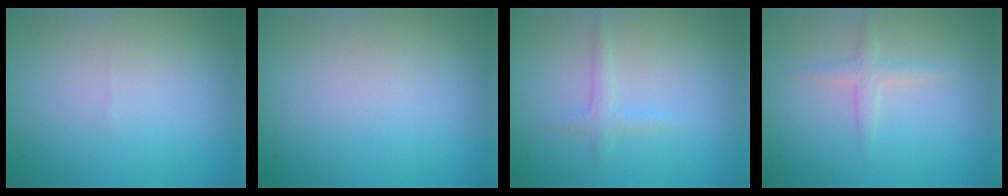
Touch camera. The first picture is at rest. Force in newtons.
{"total": 0.0}
{"total": 1.4, "press": 1.4, "slide": 0.1}
{"total": 1.6, "press": 1.6, "slide": 0.1}